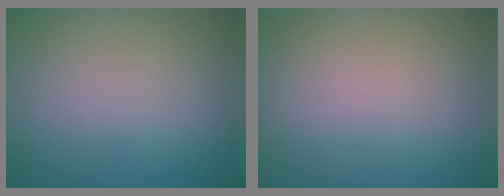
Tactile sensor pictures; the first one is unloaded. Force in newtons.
{"total": 0.0}